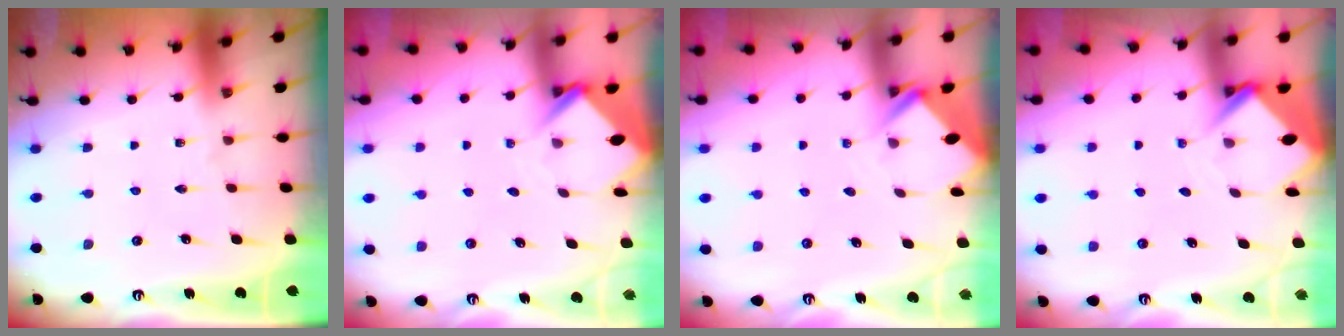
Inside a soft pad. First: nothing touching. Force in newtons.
{"total": 4.0, "press": 4.0, "slide": 0.2}
{"total": 2.7, "press": 2.7, "slide": 0.2}
{"total": 3.6, "press": 3.6, "slide": 0.2}